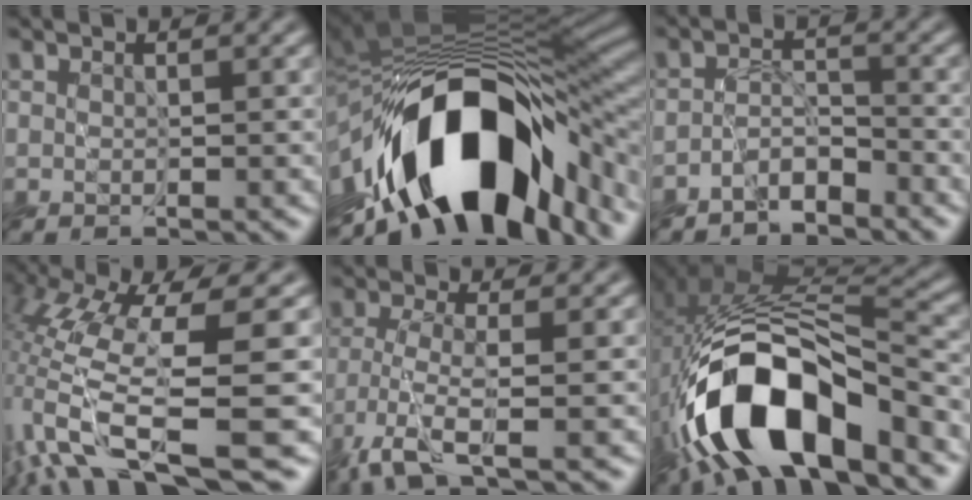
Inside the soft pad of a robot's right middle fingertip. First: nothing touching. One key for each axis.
{"total": 16.2, "fx": -6.1, "fy": 8.0, "fz": 12.7, "tx": -0.208, "ty": 0.000, "tz": -0.096}
{"total": 2.9, "fx": -2.7, "fy": 0.8, "fz": 0.6, "tx": -0.009, "ty": 0.002, "tz": -0.060}
{"total": 12.2, "fx": -3.3, "fy": 3.1, "fz": 11.3, "tx": -0.256, "ty": -0.013, "tz": -0.034}
{"total": 3.8, "fx": -2.6, "fy": 0.0, "fz": 2.7, "tx": -0.061, "ty": -0.008, "tz": -0.062}
{"total": 13.5, "fx": -6.6, "fy": 5.3, "fz": 10.4, "tx": -0.192, "ty": 0.003, "tz": -0.114}